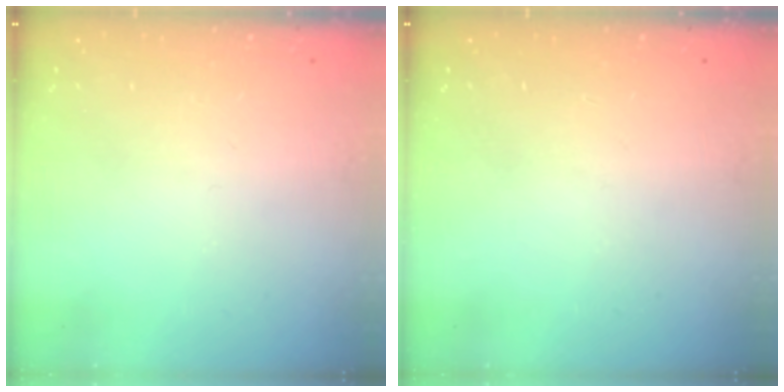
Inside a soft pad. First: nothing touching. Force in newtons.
{"total": 0.0}